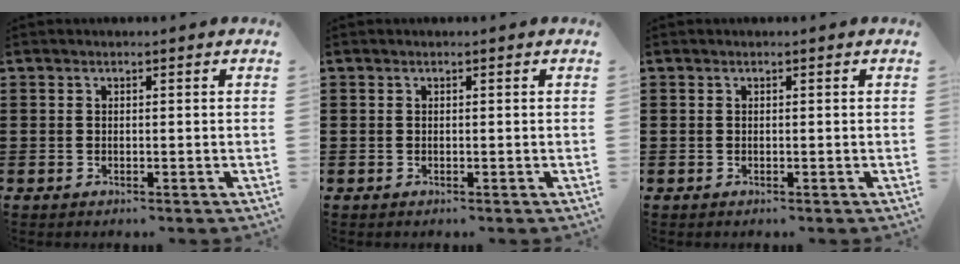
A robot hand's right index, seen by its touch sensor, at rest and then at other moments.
{"total": 0.0}
{"total": 0.0}